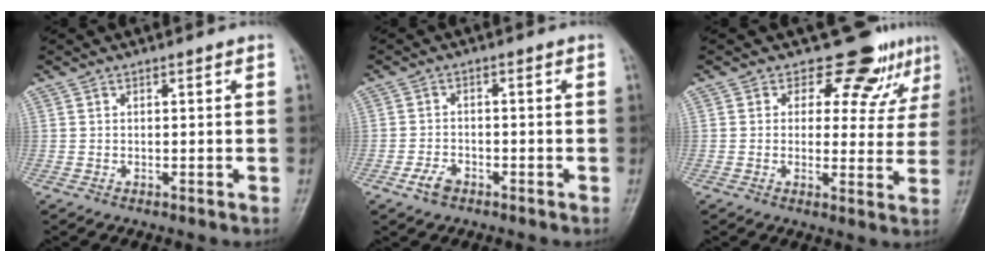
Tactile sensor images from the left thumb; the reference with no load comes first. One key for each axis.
{"total": 3.3, "fx": -2.0, "fy": 2.0, "fz": 1.7, "tx": -0.030, "ty": 0.011, "tz": -0.037}
{"total": 8.4, "fx": 6.6, "fy": 4.8, "fz": 2.1, "tx": 0.016, "ty": -0.044, "tz": 0.072}